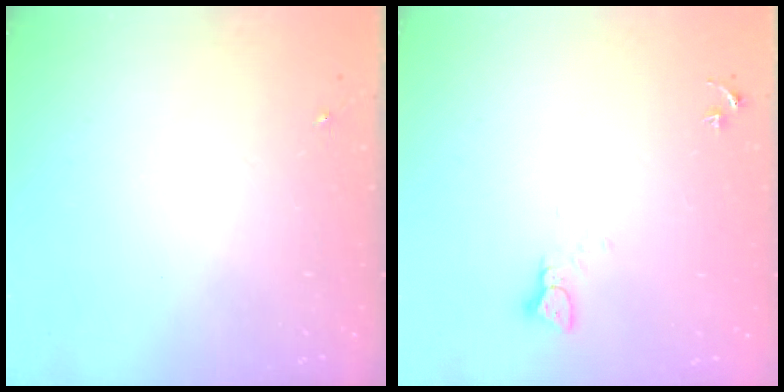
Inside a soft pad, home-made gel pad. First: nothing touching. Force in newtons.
{"total": 2.2, "press": 2.2, "slide": 0.2}